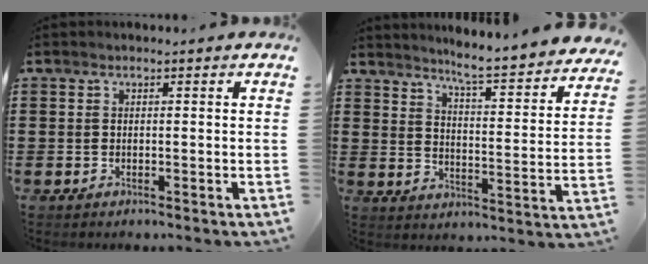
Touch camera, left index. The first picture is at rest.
{"total": 5.4, "force": [4.8, -0.7, 2.3], "torque": [-0.060, -0.049, 0.071]}